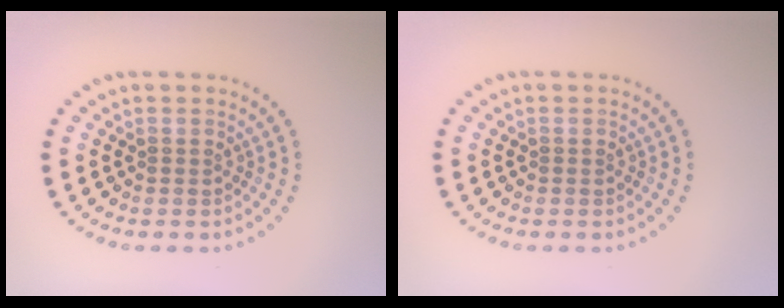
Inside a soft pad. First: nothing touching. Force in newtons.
{"total": 0.0}